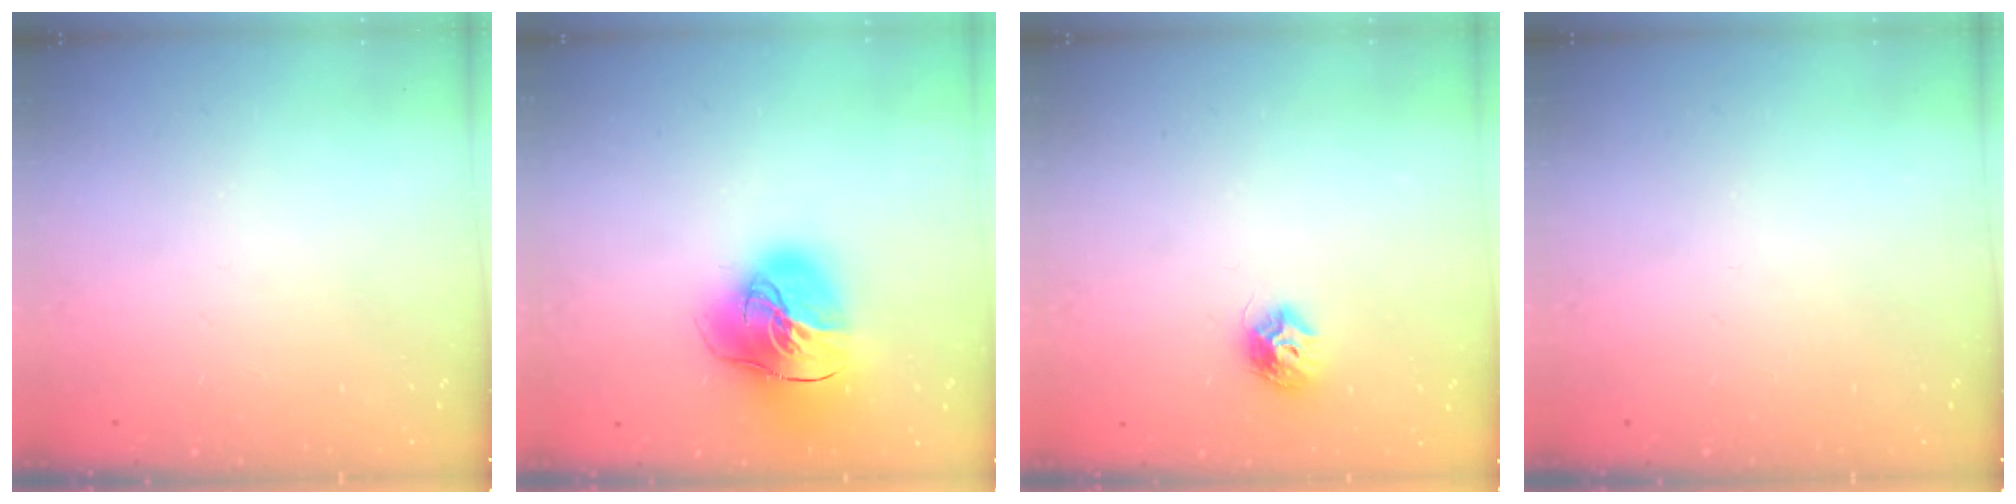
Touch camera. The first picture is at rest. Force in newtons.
{"total": 20.8, "press": 20.6, "slide": 2.7}
{"total": 8.0, "press": 8.0, "slide": 0.5}
{"total": 0.0}